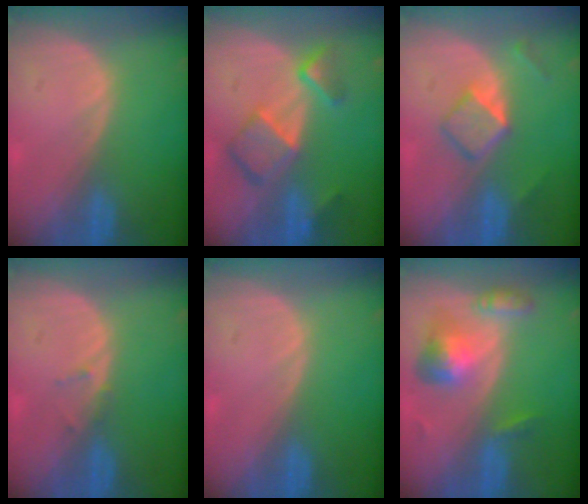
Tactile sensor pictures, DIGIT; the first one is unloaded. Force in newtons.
{"total": 7.7, "press": 6.7, "slide": 3.8}
{"total": 5.3, "press": 4.6, "slide": 2.7}
{"total": 1.1, "press": 0.8, "slide": 0.7}
{"total": 0.0}
{"total": 6.5, "press": 5.9, "slide": 2.5}